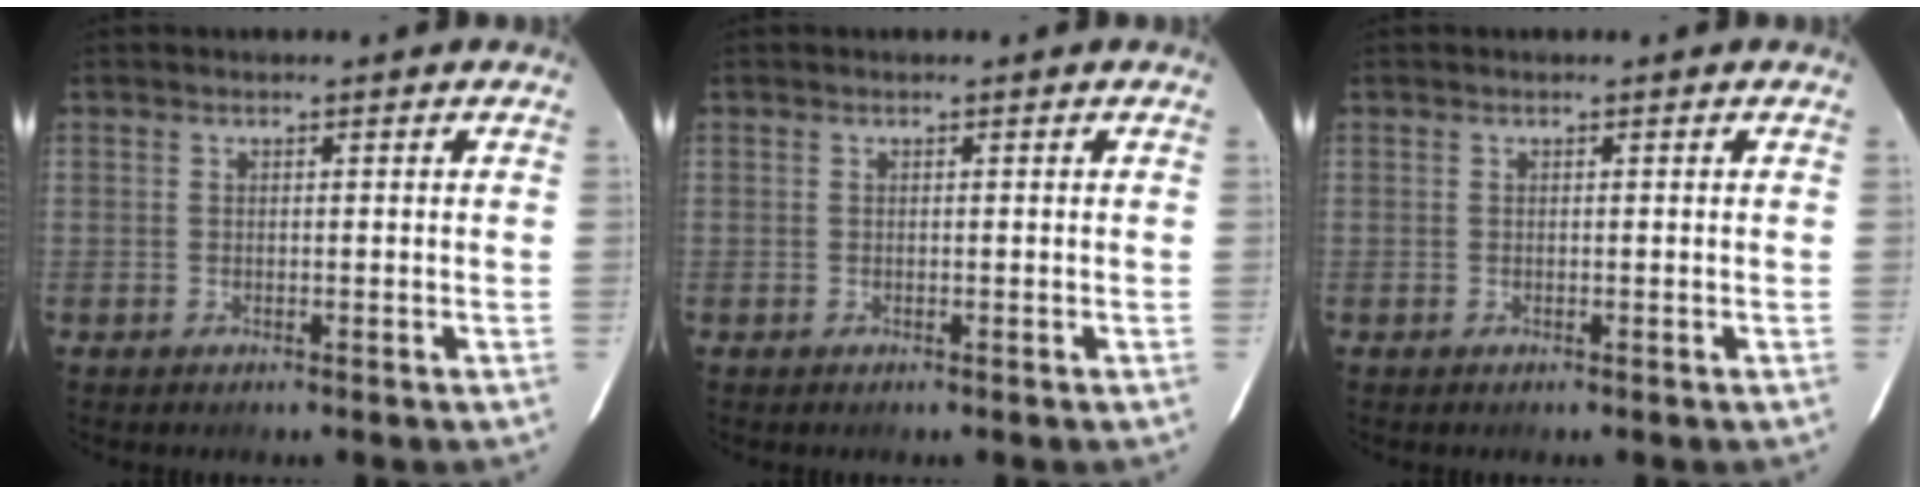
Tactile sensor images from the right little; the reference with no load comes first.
{"total": 0.0}
{"total": 0.0}